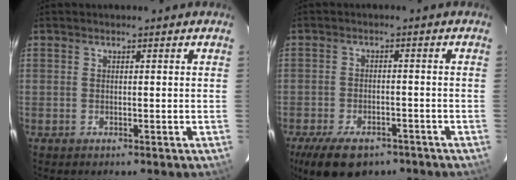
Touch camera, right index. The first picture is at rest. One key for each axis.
{"total": 13.2, "fx": -8.9, "fy": 7.0, "fz": 6.9, "tx": -0.155, "ty": -0.014, "tz": -0.130}